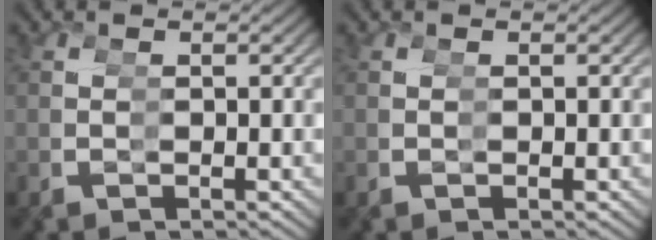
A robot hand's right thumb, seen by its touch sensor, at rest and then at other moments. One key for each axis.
{"total": 0.0}